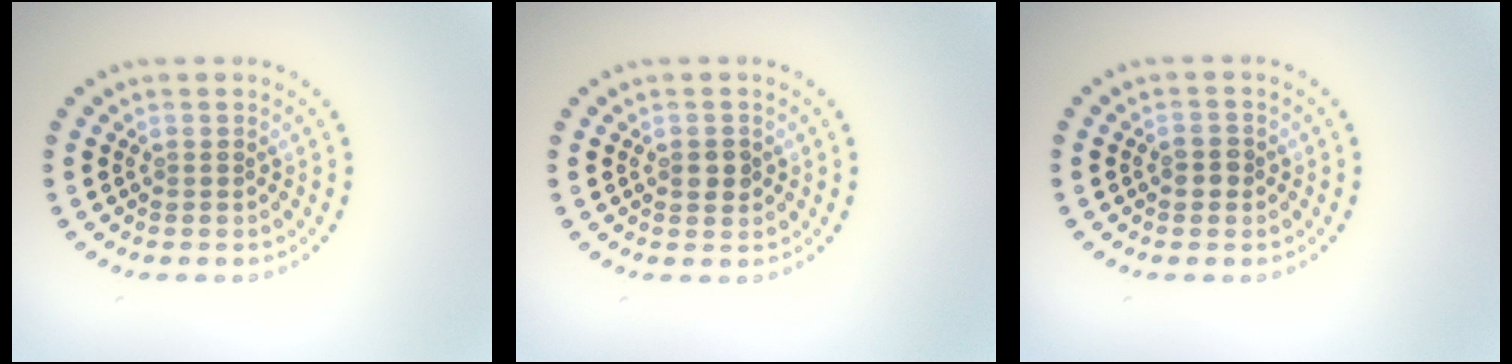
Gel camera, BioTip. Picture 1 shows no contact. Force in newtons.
{"total": 1.5, "press": 1.5, "slide": 0.0}
{"total": 1.4, "press": 1.4, "slide": 0.2}